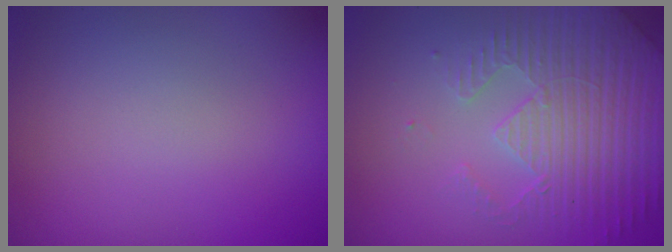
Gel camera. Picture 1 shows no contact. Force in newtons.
{"total": 4.7, "press": 4.4, "slide": 1.4}